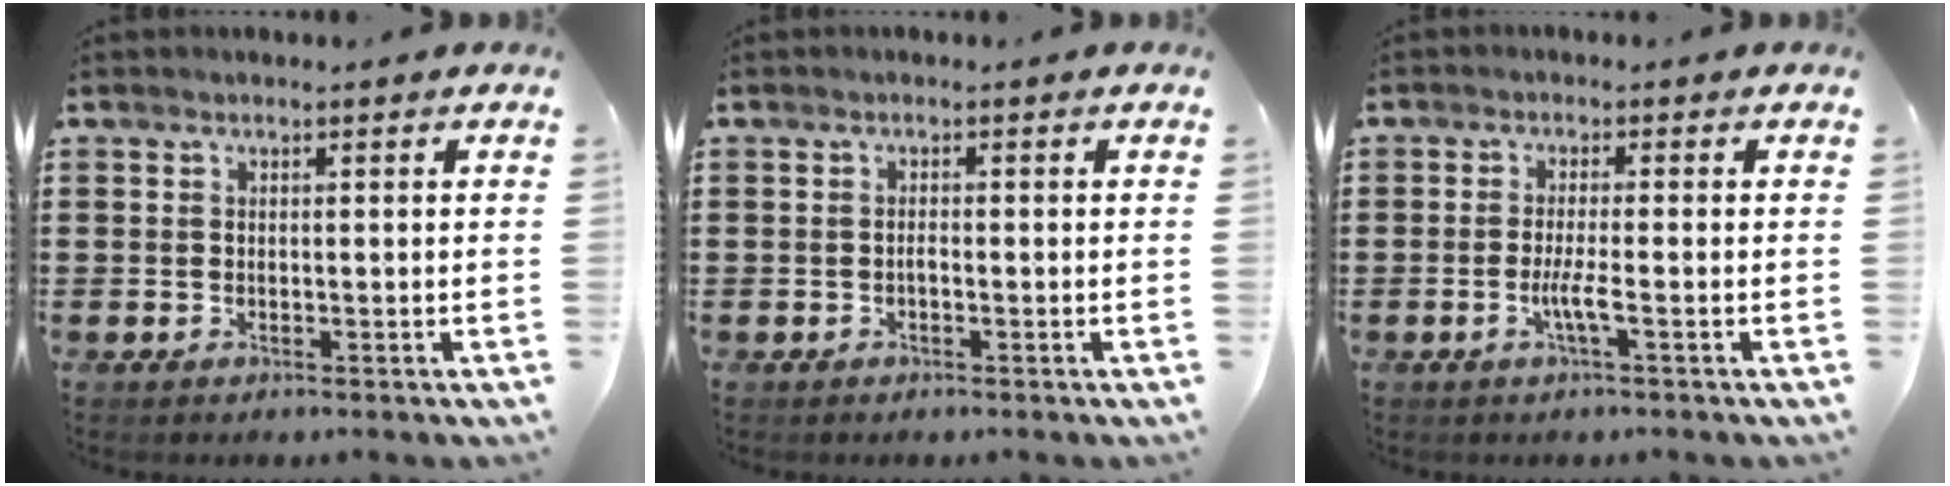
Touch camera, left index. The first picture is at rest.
{"total": 0.7, "force": [-0.4, 0.1, 0.6], "torque": [-0.015, -0.003, -0.006]}
{"total": 3.4, "force": [-1.1, 0.0, 3.2], "torque": [-0.070, -0.012, -0.026]}